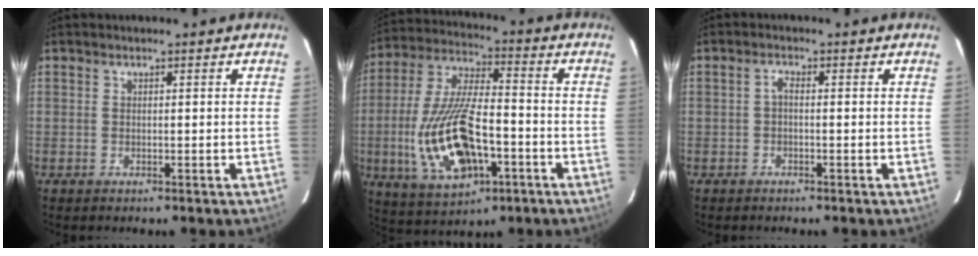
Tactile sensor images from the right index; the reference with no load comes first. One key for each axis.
{"total": 18.8, "fx": -5.5, "fy": 8.2, "fz": 16.0, "tx": -0.351, "ty": -0.010, "tz": -0.086}
{"total": 1.2, "fx": -0.5, "fy": 0.4, "fz": 1.0, "tx": -0.020, "ty": 0.006, "tz": -0.011}